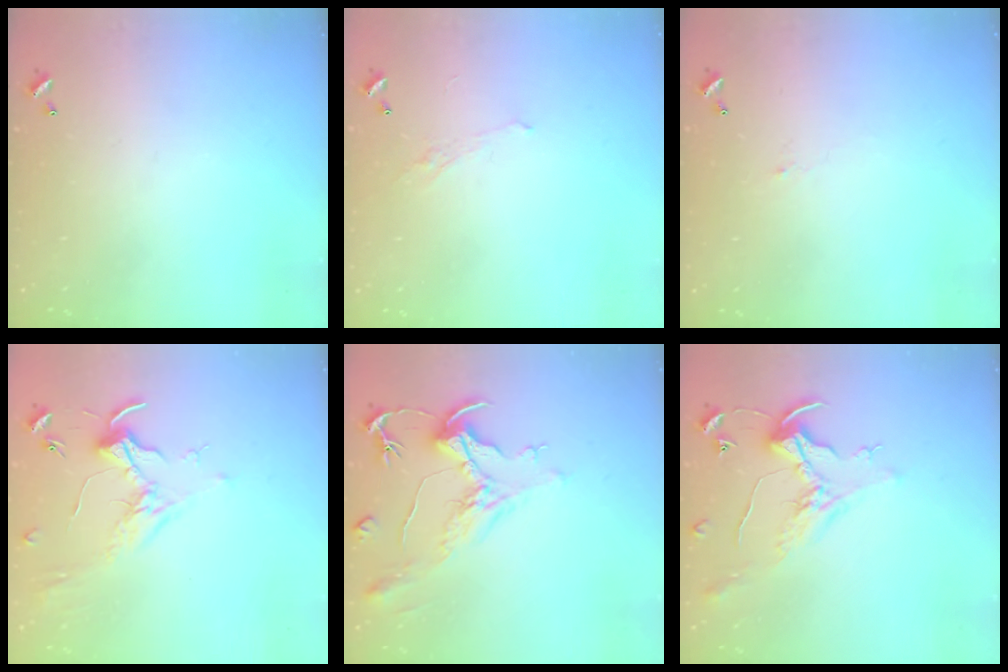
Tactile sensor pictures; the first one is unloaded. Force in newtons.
{"total": 1.1, "press": 0.8, "slide": 0.7}
{"total": 0.8, "press": 0.7, "slide": 0.5}
{"total": 1.7, "press": 1.5, "slide": 0.7}
{"total": 2.2, "press": 1.7, "slide": 1.3}
{"total": 0.8, "press": 0.0, "slide": 0.8}